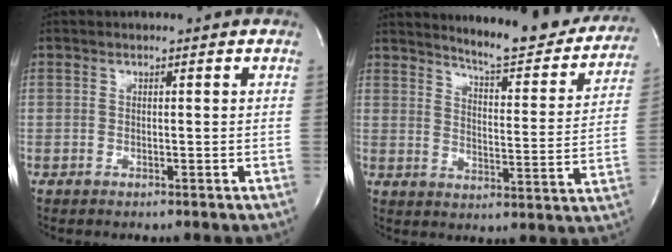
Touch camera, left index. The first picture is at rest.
{"total": 17.8, "force": [16.5, 2.4, 6.0], "torque": [-0.074, -0.059, 0.201]}